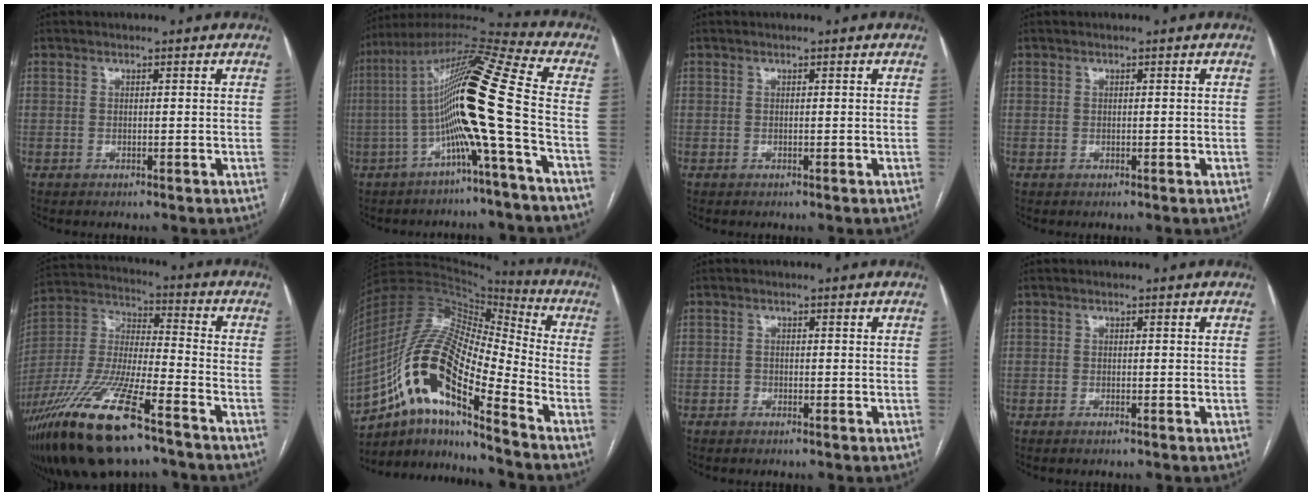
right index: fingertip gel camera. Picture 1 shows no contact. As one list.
[{"total": 16.1, "force": [-3.1, -1.6, 15.7], "torque": [-0.278, 0.019, -0.071]}, {"total": 0.0}, {"total": 0.0}, {"total": 23.0, "force": [-14.8, 4.7, 17.0], "torque": [-0.382, -0.048, -0.272]}, {"total": 19.5, "force": [-9.6, 4.0, 16.5], "torque": [-0.333, 0.012, -0.170]}, {"total": 0.7, "force": [-0.5, 0.3, 0.1], "torque": [-0.002, 0.001, -0.012]}, {"total": 0.7, "force": [-0.6, 0.0, 0.4], "torque": [-0.008, -0.001, -0.010]}]